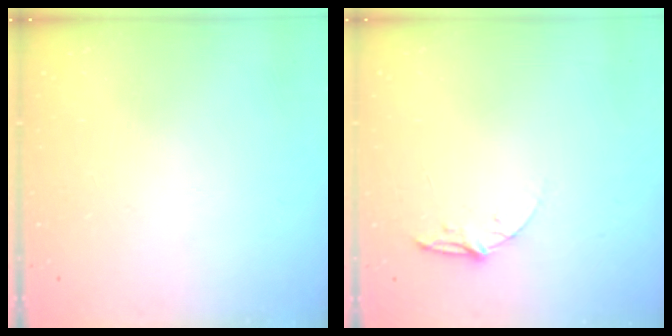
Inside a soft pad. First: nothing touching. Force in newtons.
{"total": 5.3, "press": 5.3, "slide": 0.5}